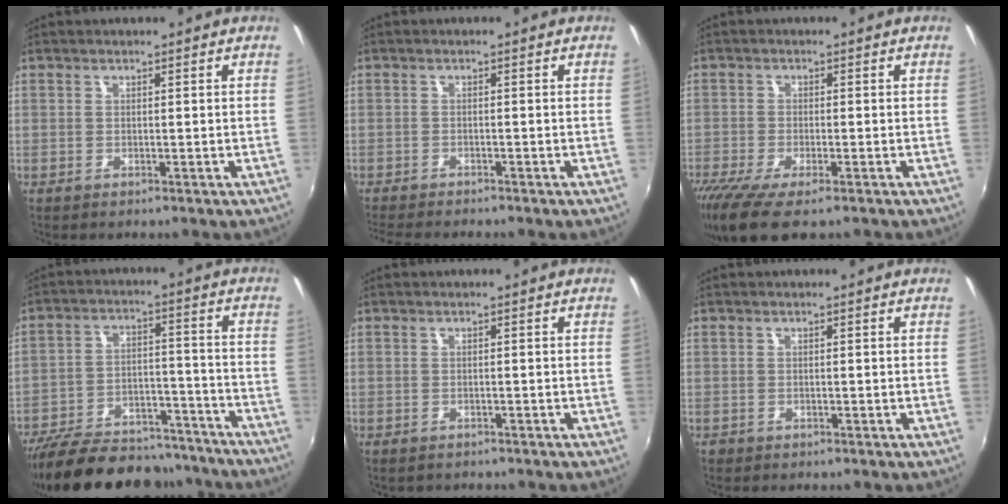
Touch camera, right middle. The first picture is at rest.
{"total": 5.2, "force": [-4.7, 0.3, 2.0], "torque": [-0.049, -0.019, -0.079]}
{"total": 10.0, "force": [-6.7, 2.5, 6.9], "torque": [-0.157, -0.044, -0.120]}
{"total": 26.7, "force": [-22.5, 9.1, 11.0], "torque": [-0.222, 0.003, -0.311]}
{"total": 1.0, "force": [-0.9, 0.4, 0.3], "torque": [-0.010, -0.002, -0.011]}
{"total": 0.7, "force": [-0.4, 0.5, 0.2], "torque": [-0.005, -0.002, -0.008]}